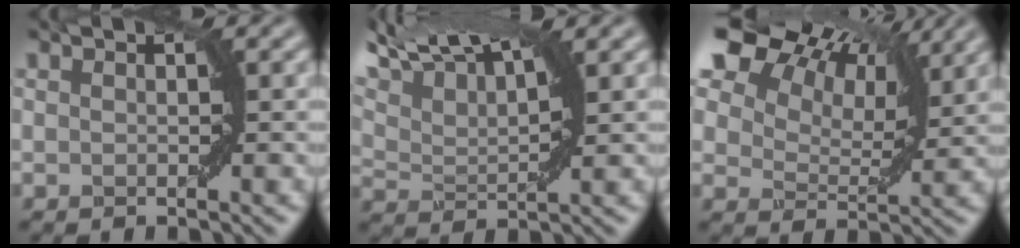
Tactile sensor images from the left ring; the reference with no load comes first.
{"total": 9.7, "force": [7.7, 2.3, 5.4], "torque": [-0.110, 0.031, 0.110]}
{"total": 12.9, "force": [8.1, 6.8, 7.4], "torque": [-0.148, 0.033, 0.120]}